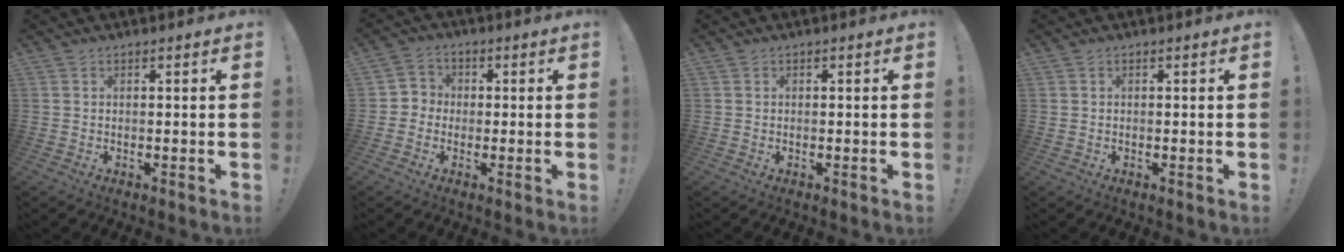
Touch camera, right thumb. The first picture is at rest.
{"total": 4.6, "force": [-1.4, 4.3, 0.9], "torque": [-0.011, 0.020, -0.024]}
{"total": 0.5, "force": [-0.4, 0.3, 0.0], "torque": [0.001, 0.002, -0.007]}
{"total": 0.0}